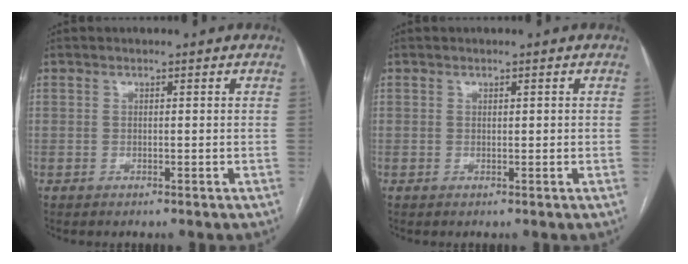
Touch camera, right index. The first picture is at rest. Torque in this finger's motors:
{"motor_torque": [0.03, 0.08, -0.03, 0.00]}